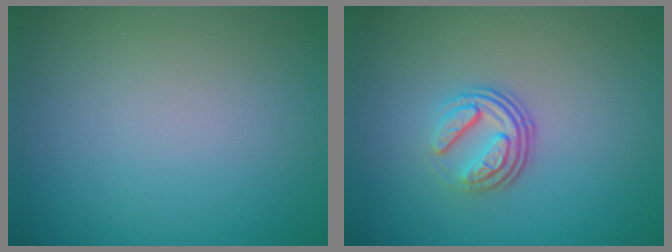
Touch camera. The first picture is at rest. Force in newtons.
{"total": 3.8, "press": 2.5, "slide": 2.8}